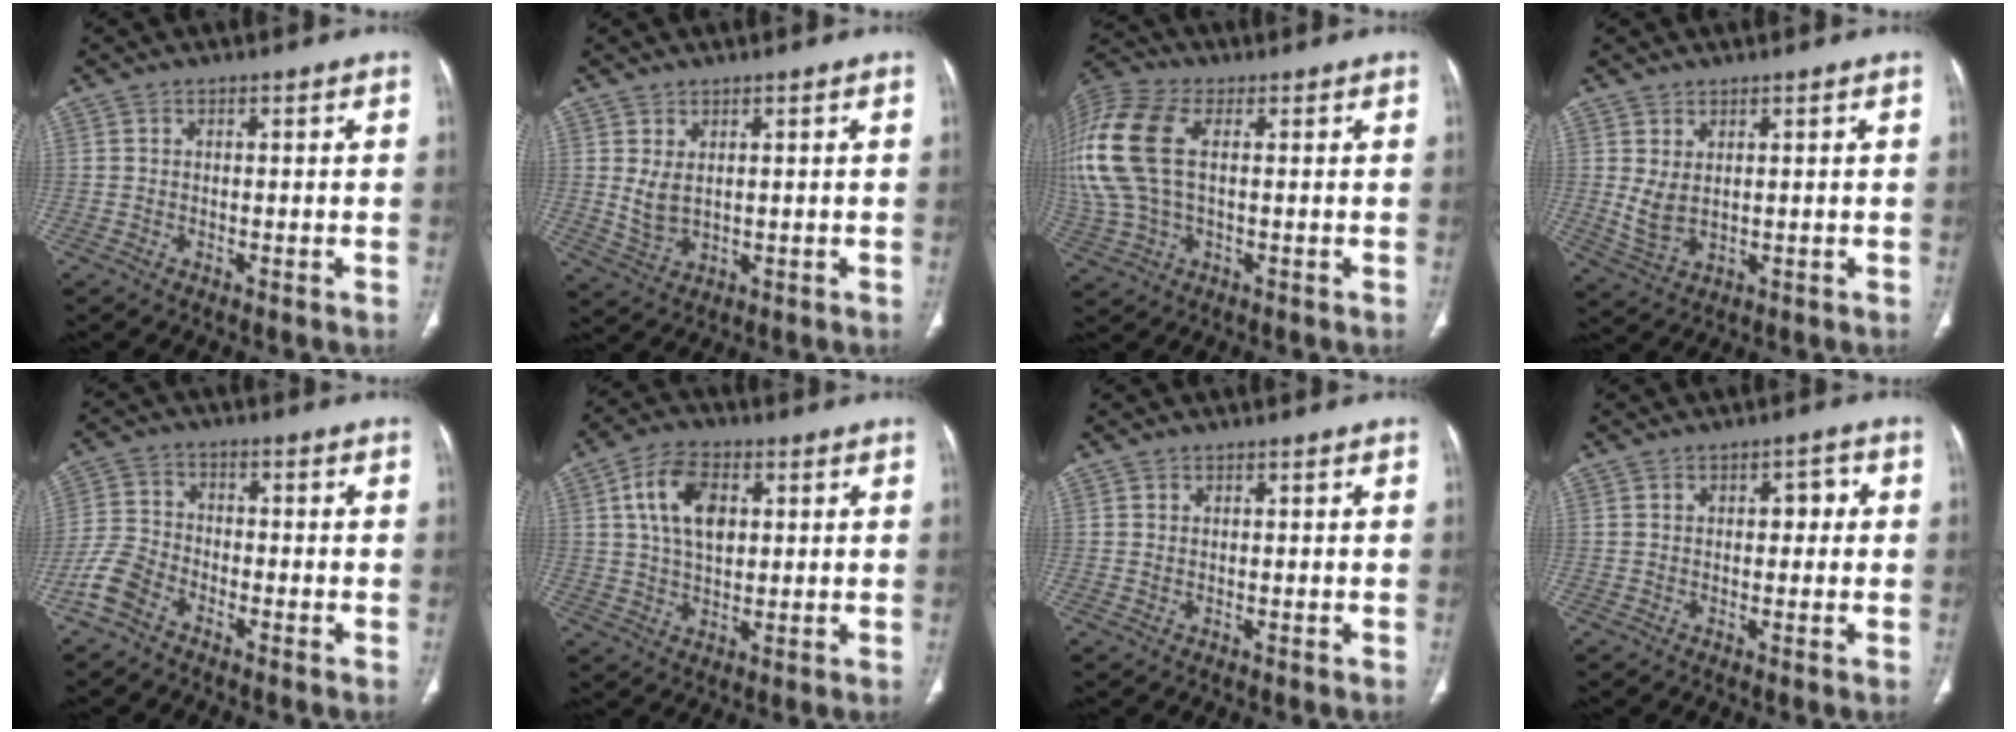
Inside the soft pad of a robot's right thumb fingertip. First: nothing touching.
{"total": 4.0, "force": [1.0, 2.3, 3.1], "torque": [-0.056, -0.010, 0.033]}
{"total": 17.8, "force": [2.5, 10.1, 14.4], "torque": [-0.360, 0.016, 0.045]}
{"total": 4.4, "force": [1.1, 2.5, 3.5], "torque": [-0.067, -0.009, 0.035]}
{"total": 6.1, "force": [-4.1, 3.4, 2.9], "torque": [-0.060, 0.018, -0.092]}
{"total": 10.1, "force": [2.7, 6.2, 7.6], "torque": [-0.125, 0.001, 0.046]}
{"total": 0.0}
{"total": 3.0, "force": [0.3, 1.9, 2.3], "torque": [-0.011, 0.008, -0.002]}